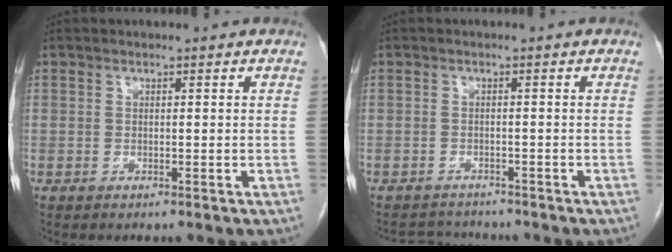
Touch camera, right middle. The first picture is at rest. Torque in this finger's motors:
{"motor_torque": [-1.06, -0.13, -0.38, -0.11]}